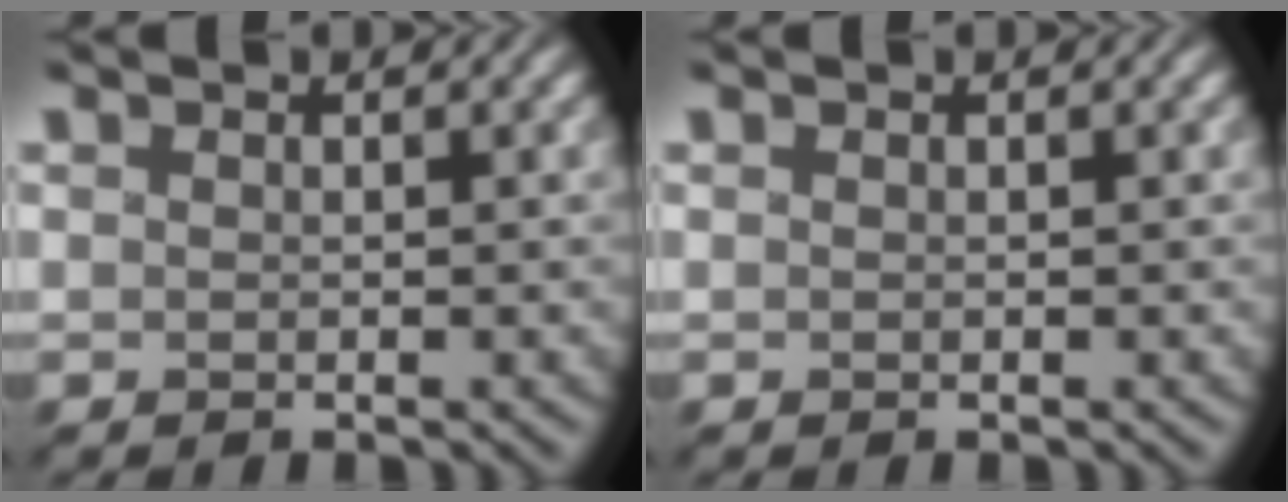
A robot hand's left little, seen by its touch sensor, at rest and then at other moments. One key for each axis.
{"total": 0.0}